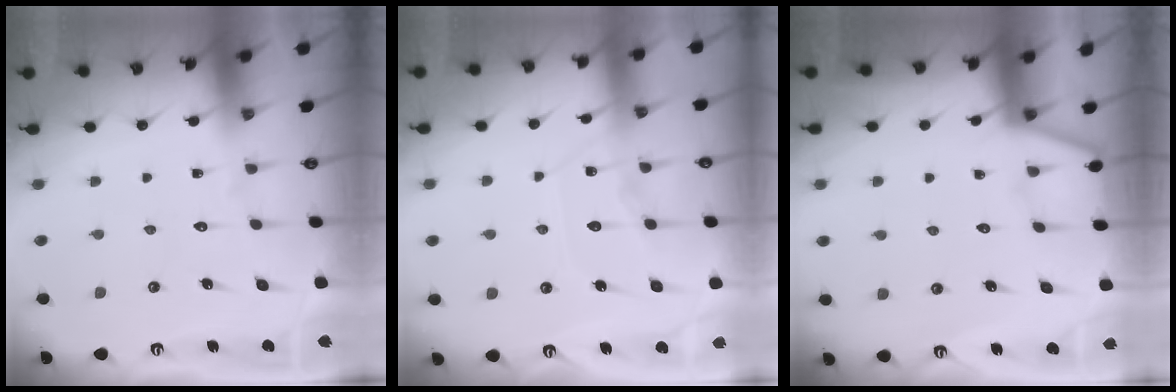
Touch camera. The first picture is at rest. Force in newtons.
{"total": 9.5, "press": 9.4, "slide": 0.9}
{"total": 1.5, "press": 1.4, "slide": 0.2}